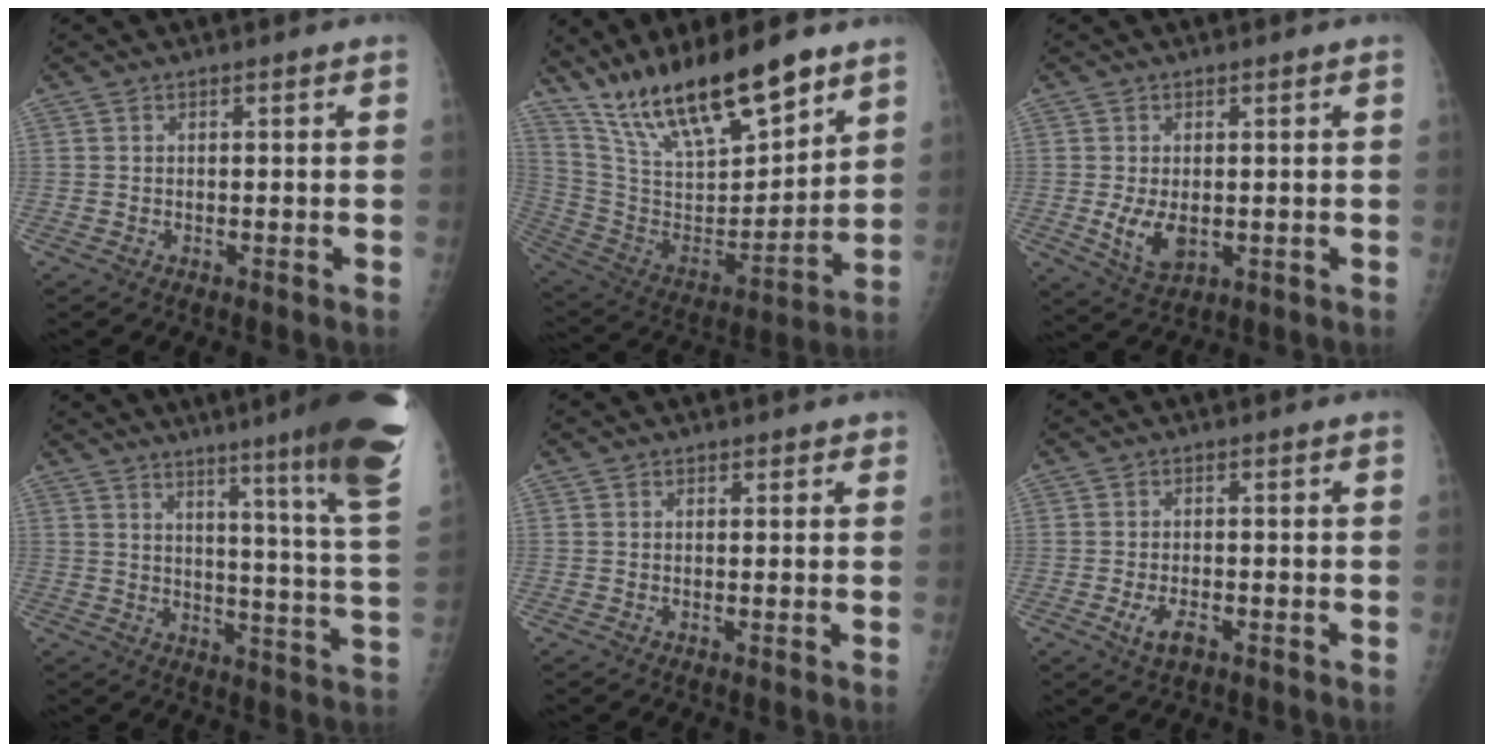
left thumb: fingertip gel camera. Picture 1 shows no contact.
{"total": 22.3, "force": [16.4, 6.4, 13.7], "torque": [-0.212, -0.072, 0.305]}
{"total": 5.6, "force": [-0.5, 3.3, 4.5], "torque": [-0.080, -0.015, 0.002]}
{"total": 23.7, "force": [15.9, 0.0, 17.5], "torque": [-0.213, -0.110, 0.204]}
{"total": 0.9, "force": [0.7, 0.6, 0.1], "torque": [0.010, -0.004, 0.005]}
{"total": 3.4, "force": [-1.5, 1.6, 2.6], "torque": [-0.052, 0.002, -0.022]}